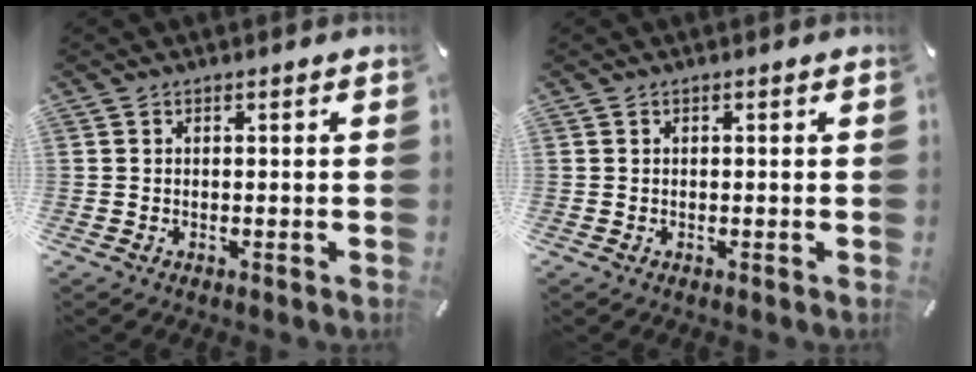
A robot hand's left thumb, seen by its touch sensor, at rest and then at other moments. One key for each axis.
{"total": 0.0}